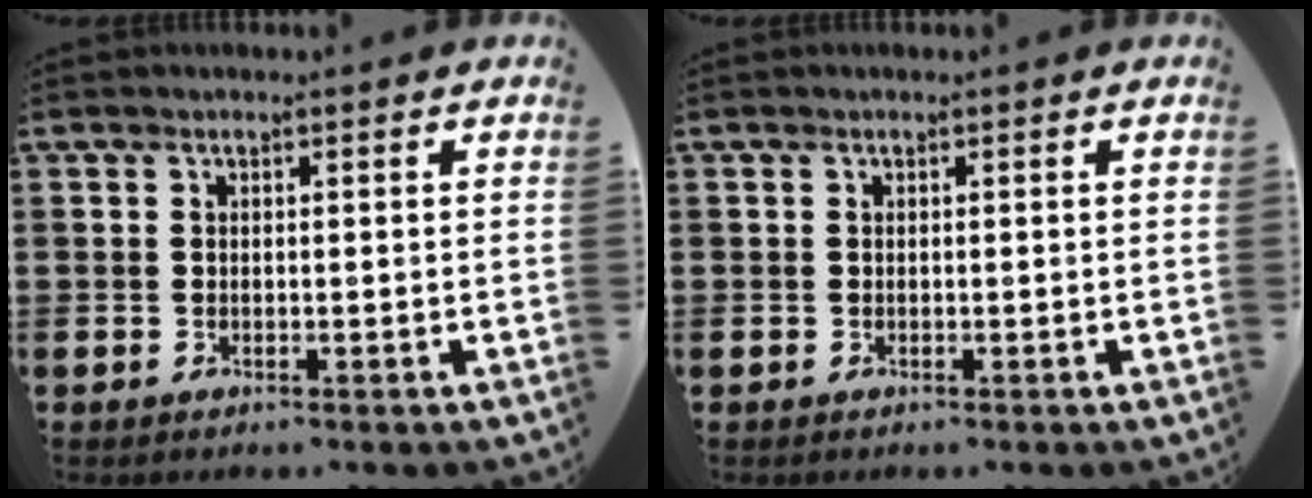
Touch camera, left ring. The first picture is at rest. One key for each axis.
{"total": 0.0}